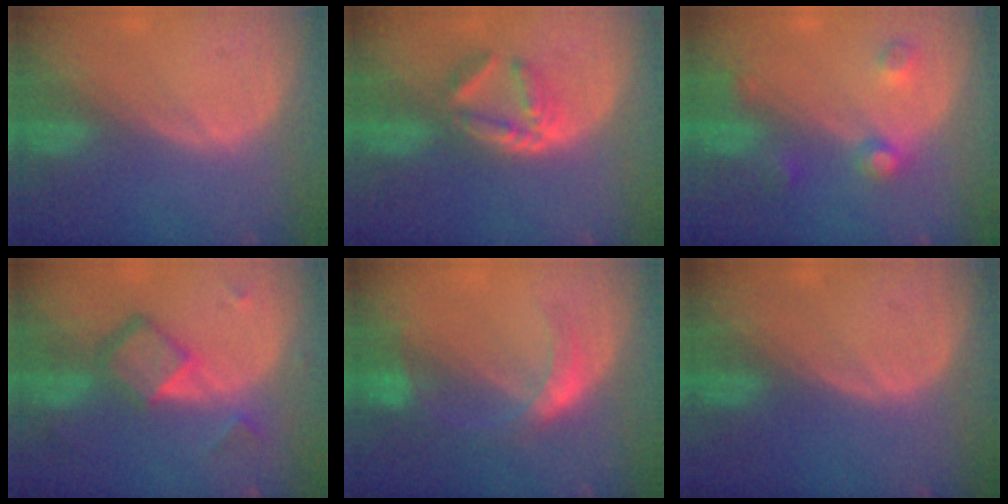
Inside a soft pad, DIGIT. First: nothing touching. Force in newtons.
{"total": 6.0, "press": 5.2, "slide": 3.1}
{"total": 4.4, "press": 3.9, "slide": 2.1}
{"total": 6.7, "press": 5.8, "slide": 3.3}
{"total": 5.6, "press": 5.2, "slide": 2.1}
{"total": 0.0}